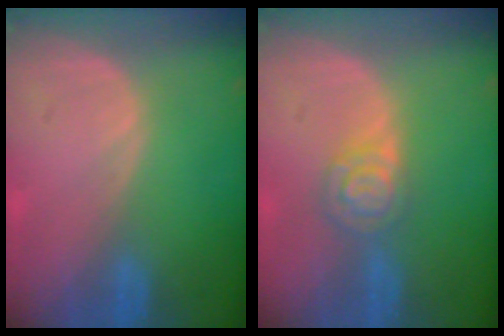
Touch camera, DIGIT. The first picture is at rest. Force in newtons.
{"total": 4.6, "press": 4.2, "slide": 2.1}